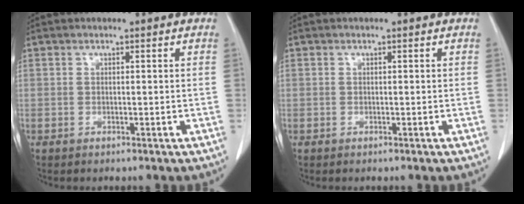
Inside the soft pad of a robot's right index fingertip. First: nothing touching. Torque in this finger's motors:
{"motor_torque": [-0.31, 0.06, -0.82, -0.14]}